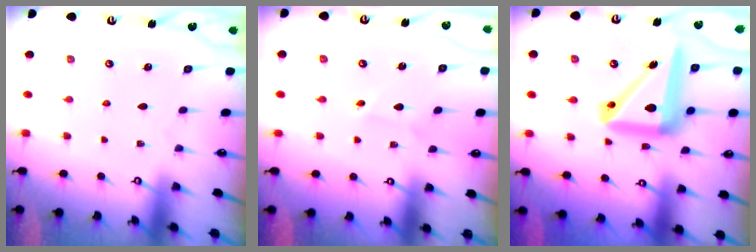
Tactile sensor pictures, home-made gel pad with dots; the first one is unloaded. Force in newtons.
{"total": 2.7, "press": 2.7, "slide": 0.3}
{"total": 17.9, "press": 17.7, "slide": 2.7}